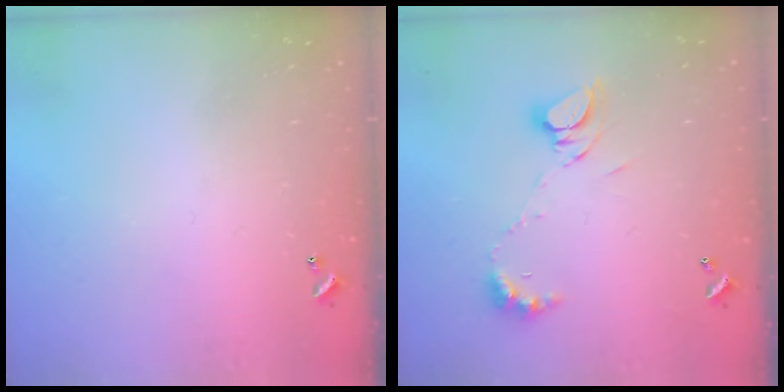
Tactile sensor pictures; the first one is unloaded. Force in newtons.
{"total": 8.3, "press": 8.2, "slide": 1.0}